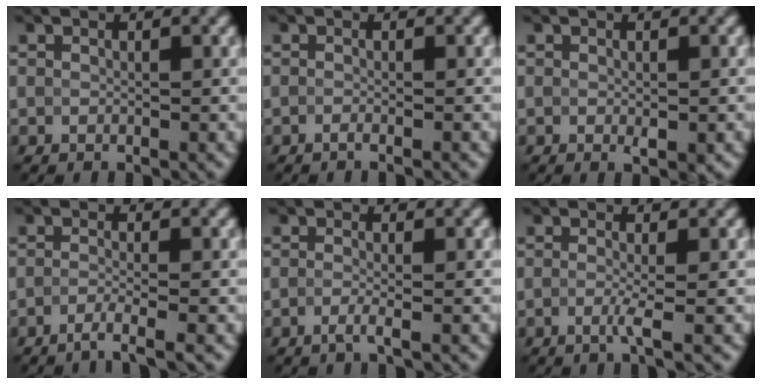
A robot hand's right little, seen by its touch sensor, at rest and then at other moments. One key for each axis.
{"total": 1.1, "fx": -1.0, "fy": 0.1, "fz": 0.3, "tx": 0.002, "ty": -0.010, "tz": -0.022}
{"total": 1.2, "fx": -0.8, "fy": 0.0, "fz": 0.9, "tx": -0.023, "ty": -0.003, "tz": -0.008}
{"total": 2.2, "fx": -2.0, "fy": -0.1, "fz": 0.9, "tx": -0.008, "ty": 0.001, "tz": -0.049}
{"total": 1.2, "fx": -1.0, "fy": 0.1, "fz": 0.6, "tx": -0.010, "ty": -0.006, "tz": -0.023}
{"total": 1.4, "fx": -0.9, "fy": 0.1, "fz": 1.1, "tx": -0.022, "ty": -0.006, "tz": -0.019}